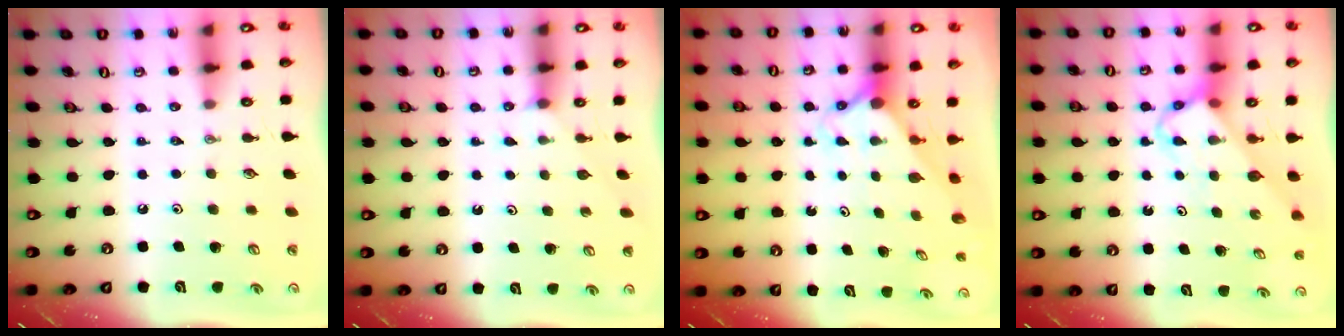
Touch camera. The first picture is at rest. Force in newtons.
{"total": 4.1, "press": 4.1, "slide": 0.2}
{"total": 2.1, "press": 2.1, "slide": 0.2}
{"total": 3.7, "press": 3.7, "slide": 0.1}